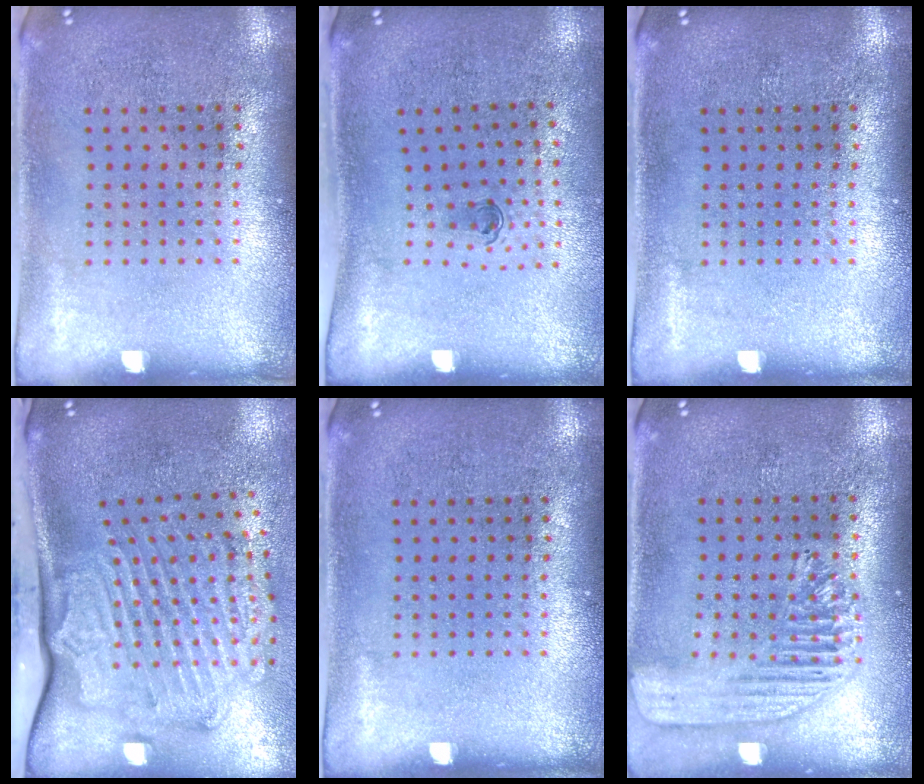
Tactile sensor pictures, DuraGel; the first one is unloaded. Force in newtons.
{"total": 0.7, "press": 0.3, "slide": 0.6}
{"total": 0.0}
{"total": 2.6, "press": 2.2, "slide": 1.4}
{"total": 0.0}
{"total": 1.7, "press": 1.5, "slide": 0.8}